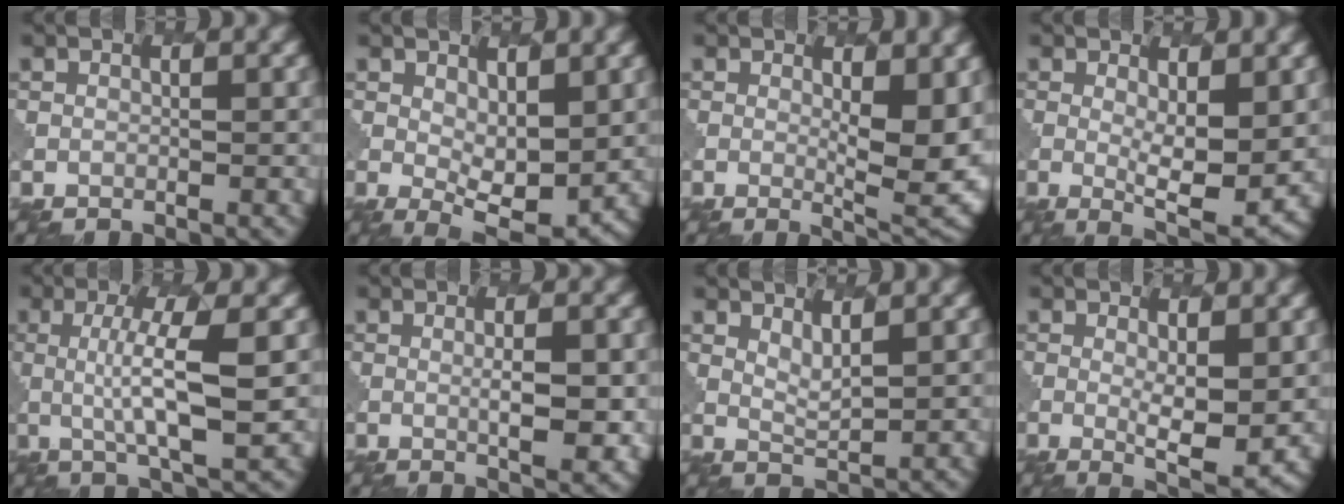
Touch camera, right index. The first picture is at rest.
{"total": 4.2, "force": [0.7, 2.0, 3.6], "torque": [-0.062, -0.009, 0.017]}
{"total": 6.5, "force": [0.8, 2.0, 6.1], "torque": [-0.091, -0.015, 0.019]}
{"total": 5.1, "force": [0.7, 1.5, 4.8], "torque": [-0.078, -0.018, 0.017]}
{"total": 5.8, "force": [0.6, 1.1, 5.6], "torque": [-0.106, -0.003, 0.013]}
{"total": 3.3, "force": [0.4, 0.8, 3.2], "torque": [-0.049, -0.006, 0.012]}
{"total": 1.8, "force": [1.6, 0.3, 0.9], "torque": [-0.023, -0.010, 0.032]}
{"total": 4.1, "force": [0.5, 1.1, 4.0], "torque": [-0.067, -0.014, 0.012]}